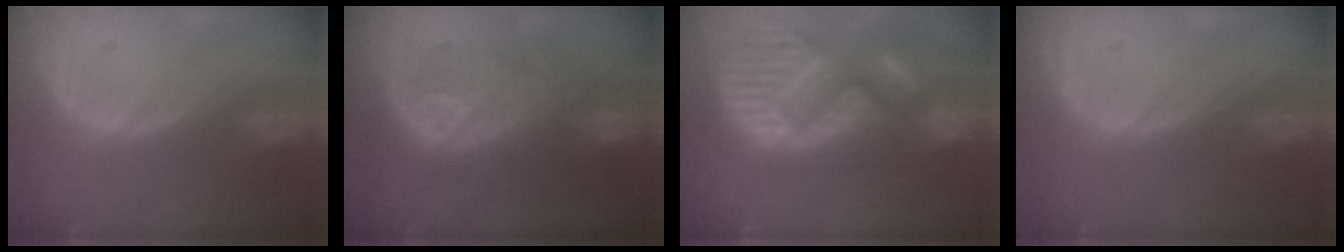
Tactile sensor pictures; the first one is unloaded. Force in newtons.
{"total": 10.0, "press": 10.0, "slide": 0.8}
{"total": 15.2, "press": 12.6, "slide": 8.4}
{"total": 0.0}